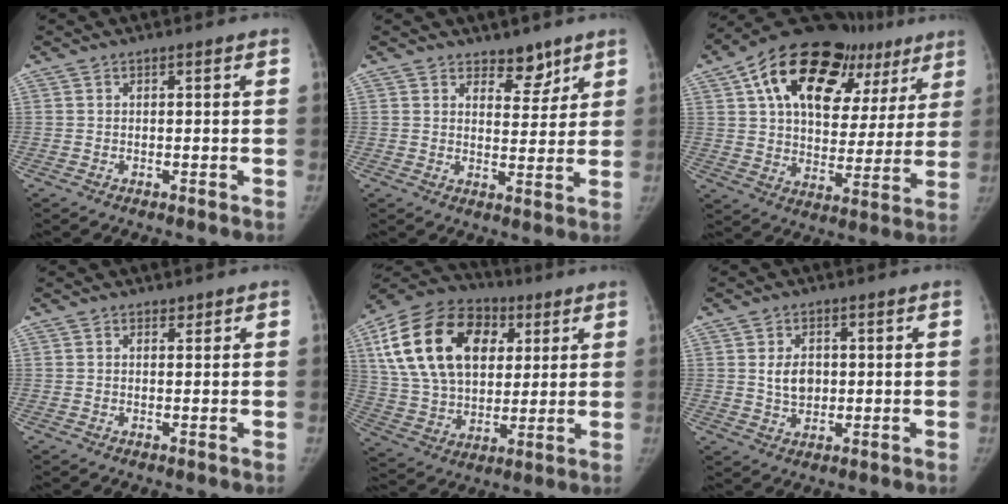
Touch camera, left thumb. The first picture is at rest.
{"total": 5.1, "force": [3.9, 2.7, 1.9], "torque": [0.009, -0.028, 0.059]}
{"total": 28.1, "force": [14.1, 16.2, 18.2], "torque": [-0.237, 0.018, 0.221]}
{"total": 0.7, "force": [0.5, 0.4, 0.0], "torque": [0.007, -0.003, 0.007]}
{"total": 25.3, "force": [8.0, 17.1, 16.9], "torque": [-0.308, 0.011, 0.141]}
{"total": 5.0, "force": [0.6, 3.7, 3.4], "torque": [-0.042, -0.005, 0.016]}